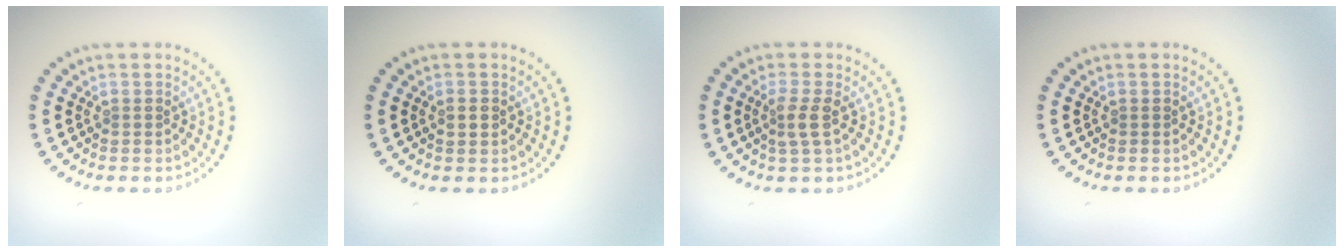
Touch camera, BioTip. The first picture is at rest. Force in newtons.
{"total": 1.0, "press": 1.0, "slide": 0.1}
{"total": 1.9, "press": 1.4, "slide": 1.3}
{"total": 0.0}